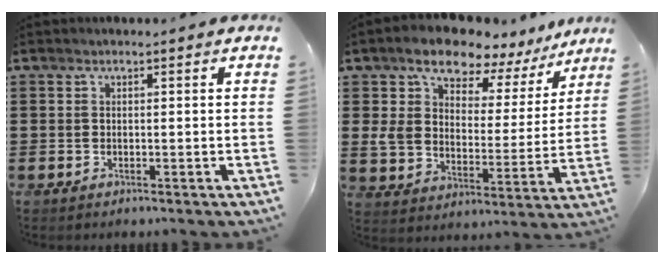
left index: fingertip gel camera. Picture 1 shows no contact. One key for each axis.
{"total": 9.4, "fx": 7.3, "fy": 4.5, "fz": 4.0, "tx": -0.099, "ty": -0.041, "tz": 0.129}